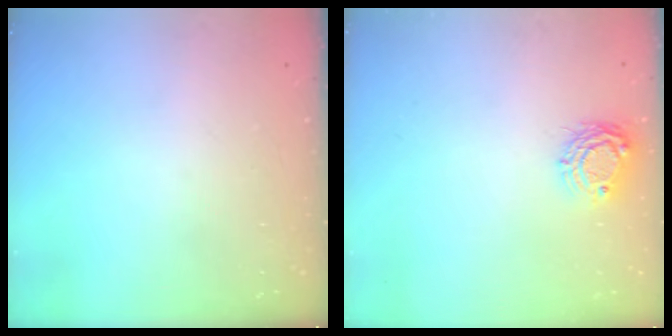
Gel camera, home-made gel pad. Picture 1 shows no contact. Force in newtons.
{"total": 7.7, "press": 7.7, "slide": 0.4}